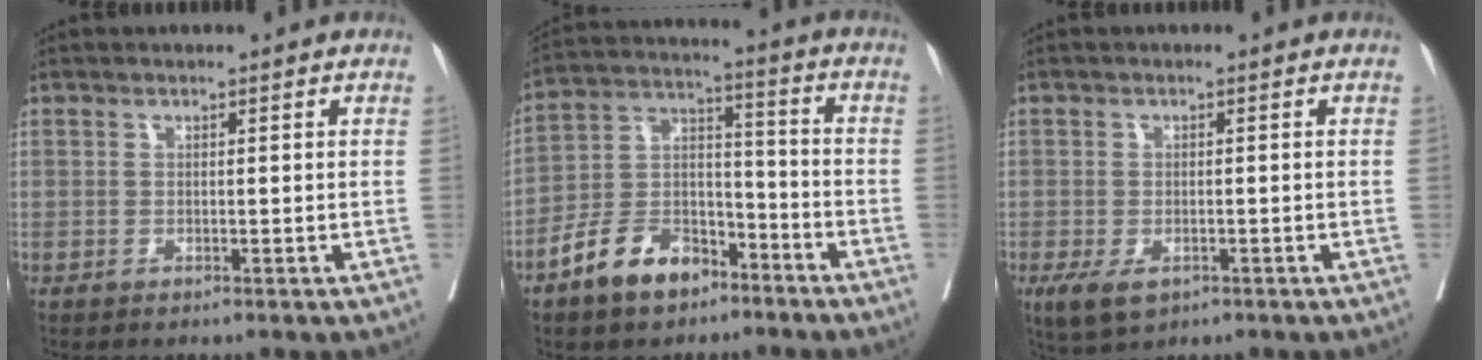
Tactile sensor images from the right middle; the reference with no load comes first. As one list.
[{"total": 11.1, "force": [-7.4, 5.9, 5.8], "torque": [-0.121, 0.012, -0.137]}, {"total": 4.3, "force": [-2.2, 2.3, 2.9], "torque": [-0.056, -0.007, -0.030]}]